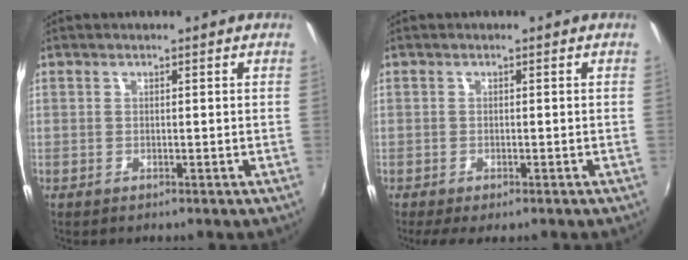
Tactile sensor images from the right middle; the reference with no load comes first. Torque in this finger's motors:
{"motor_torque": [1.04, -1.02, 0.12, 0.04]}